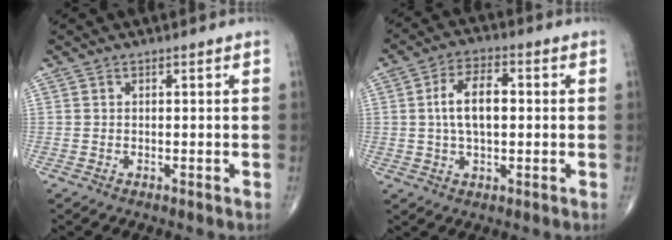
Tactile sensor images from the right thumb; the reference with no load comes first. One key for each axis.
{"total": 9.0, "fx": 0.7, "fy": 4.6, "fz": 7.7, "tx": -0.138, "ty": 0.014, "tz": 0.009}